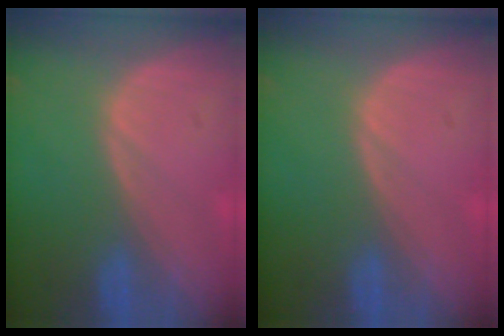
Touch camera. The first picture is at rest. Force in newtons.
{"total": 0.0}